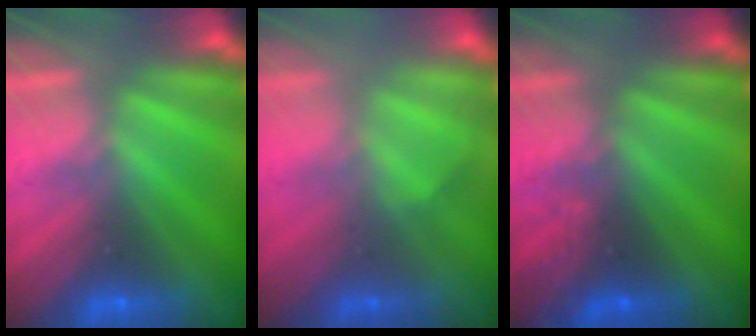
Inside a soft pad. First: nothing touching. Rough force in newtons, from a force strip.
{"total": 2.3}
{"total": 2.6}